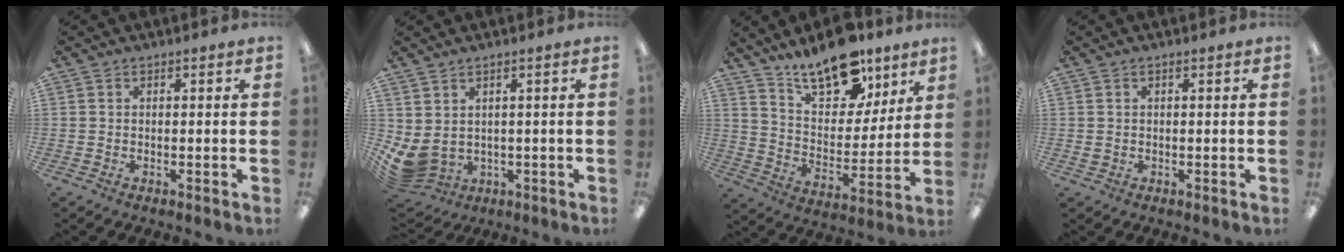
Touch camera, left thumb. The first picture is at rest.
{"total": 5.2, "force": [0.8, 3.7, 3.6], "torque": [-0.099, -0.019, 0.017]}
{"total": 16.7, "force": [12.9, 7.7, 7.3], "torque": [-0.123, -0.084, 0.231]}
{"total": 0.8, "force": [0.2, 0.6, 0.4], "torque": [-0.009, 0.003, 0.004]}